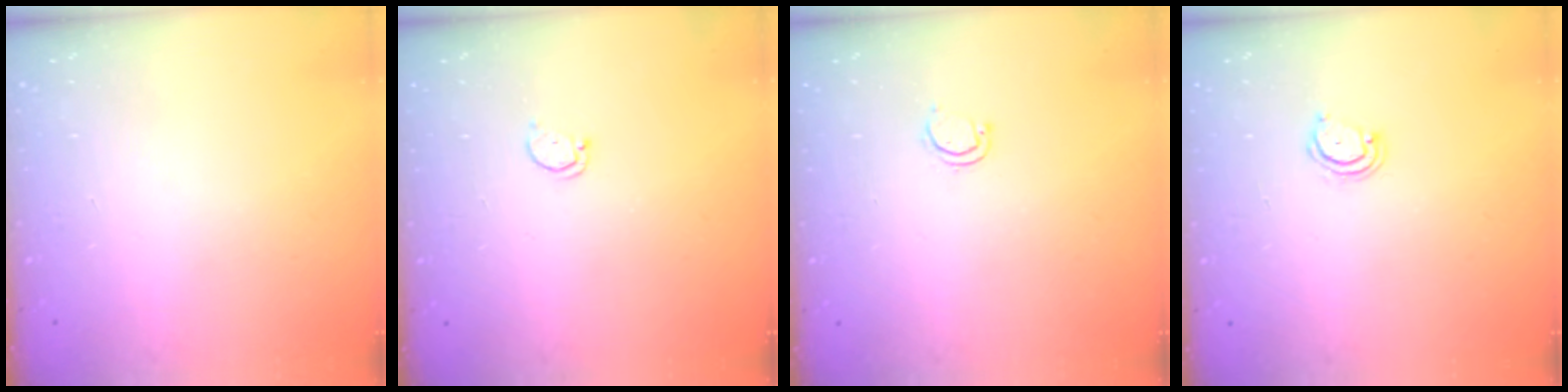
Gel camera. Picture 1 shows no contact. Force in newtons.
{"total": 1.7, "press": 1.7, "slide": 0.2}
{"total": 4.6, "press": 4.4, "slide": 1.2}
{"total": 3.9, "press": 3.9, "slide": 0.3}